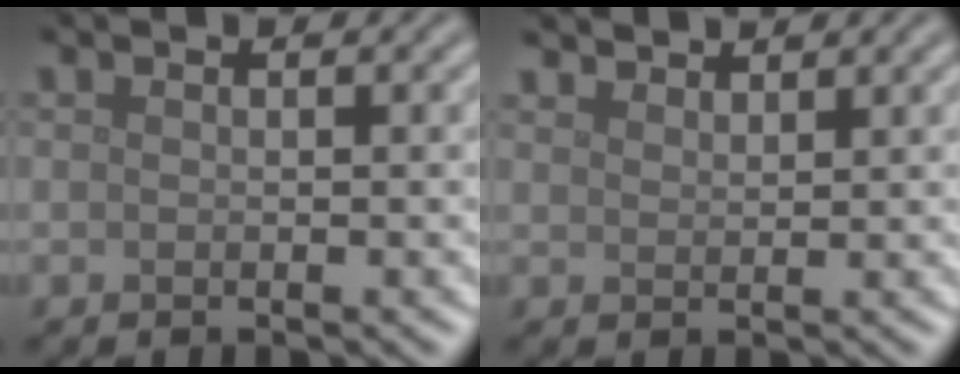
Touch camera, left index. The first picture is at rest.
{"total": 2.8, "force": [2.7, 0.4, 0.5], "torque": [-0.009, -0.001, 0.051]}